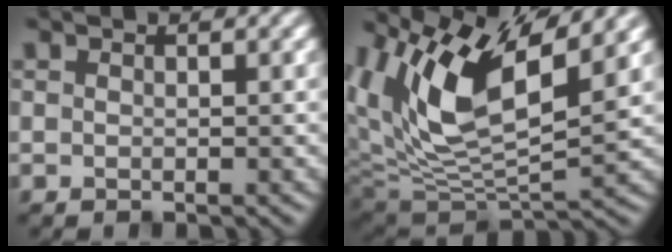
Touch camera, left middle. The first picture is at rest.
{"total": 10.9, "force": [5.2, 4.4, 8.5], "torque": [-0.170, 0.008, 0.101]}